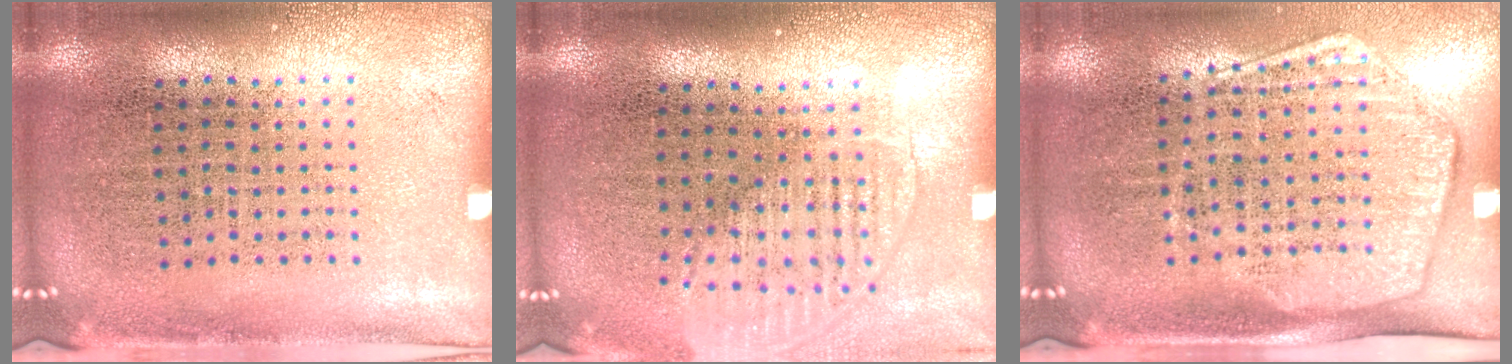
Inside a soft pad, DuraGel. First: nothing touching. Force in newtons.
{"total": 1.3, "press": 1.1, "slide": 0.7}
{"total": 1.9, "press": 1.6, "slide": 1.1}